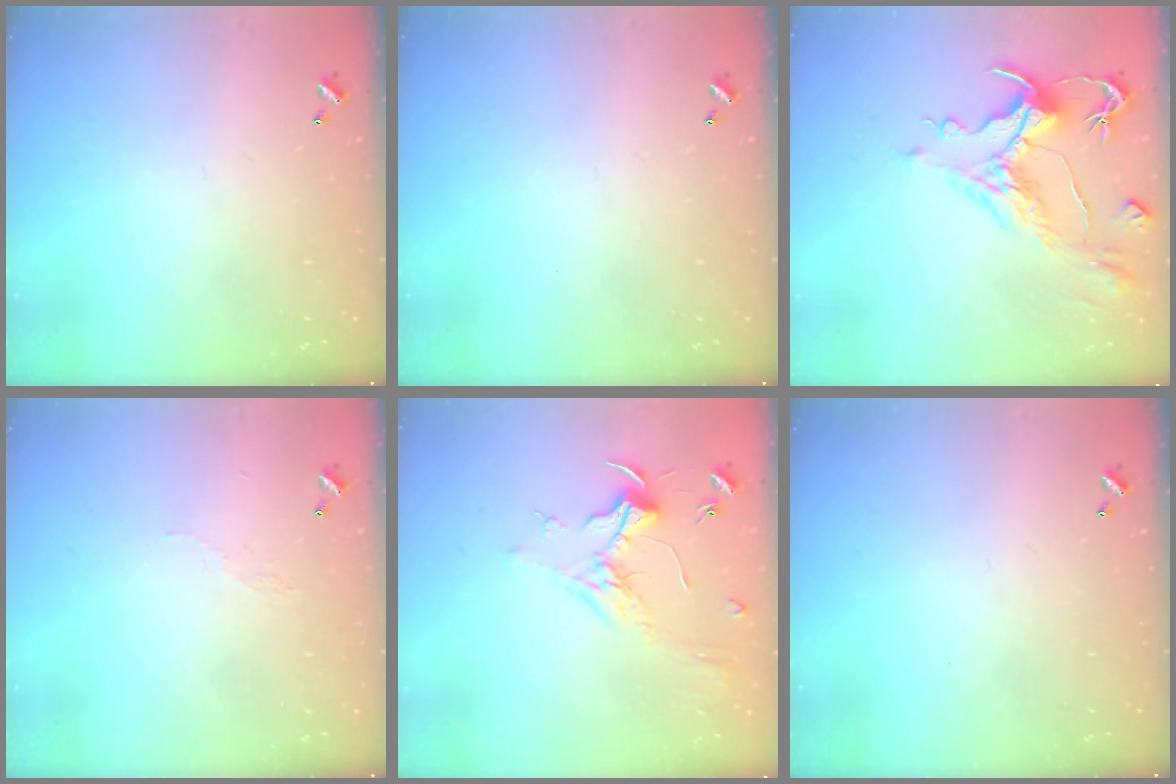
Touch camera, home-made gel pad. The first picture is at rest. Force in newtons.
{"total": 0.0}
{"total": 2.6, "press": 2.1, "slide": 1.6}
{"total": 2.9, "press": 2.9, "slide": 0.5}
{"total": 1.8, "press": 1.7, "slide": 0.7}
{"total": 0.0}